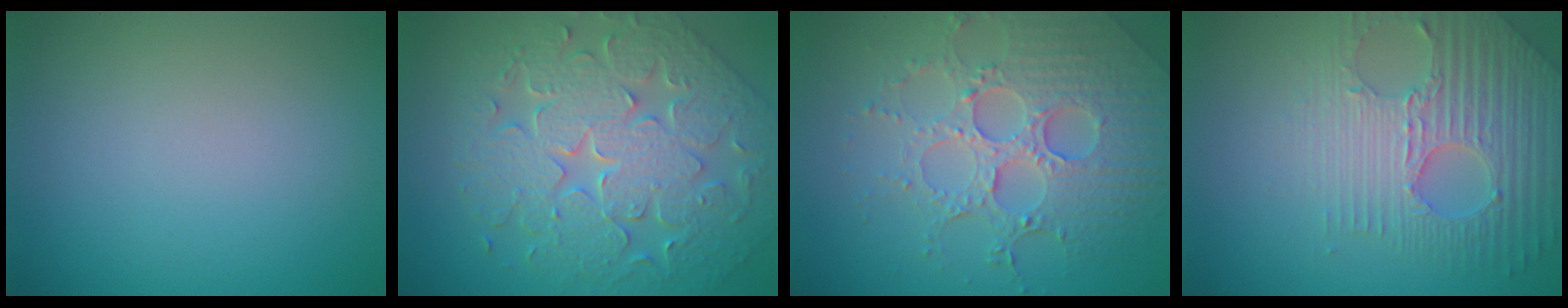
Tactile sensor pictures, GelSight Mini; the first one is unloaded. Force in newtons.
{"total": 7.8, "press": 6.7, "slide": 4.0}
{"total": 6.6, "press": 5.3, "slide": 4.0}
{"total": 6.1, "press": 4.9, "slide": 3.7}